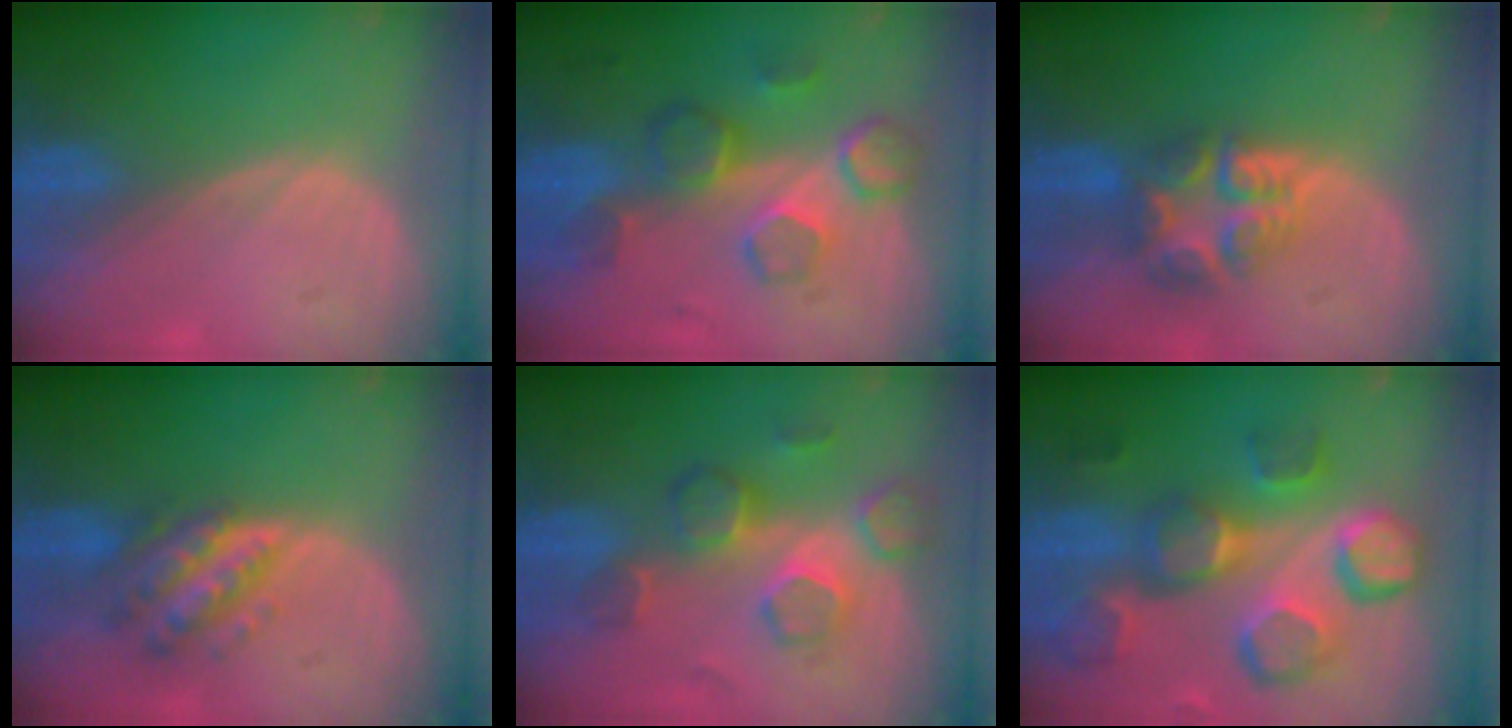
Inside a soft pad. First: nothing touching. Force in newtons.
{"total": 8.7, "press": 7.9, "slide": 3.6}
{"total": 7.7, "press": 6.7, "slide": 3.7}
{"total": 6.4, "press": 6.4, "slide": 0.2}
{"total": 8.9, "press": 7.7, "slide": 4.5}
{"total": 12.6, "press": 11.1, "slide": 6.0}